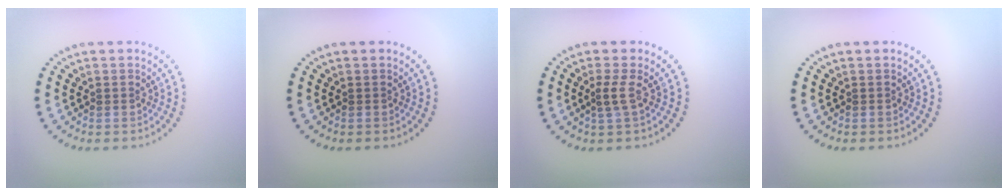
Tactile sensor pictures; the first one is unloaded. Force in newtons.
{"total": 0.0}
{"total": 1.4, "press": 0.9, "slide": 1.0}
{"total": 0.0}